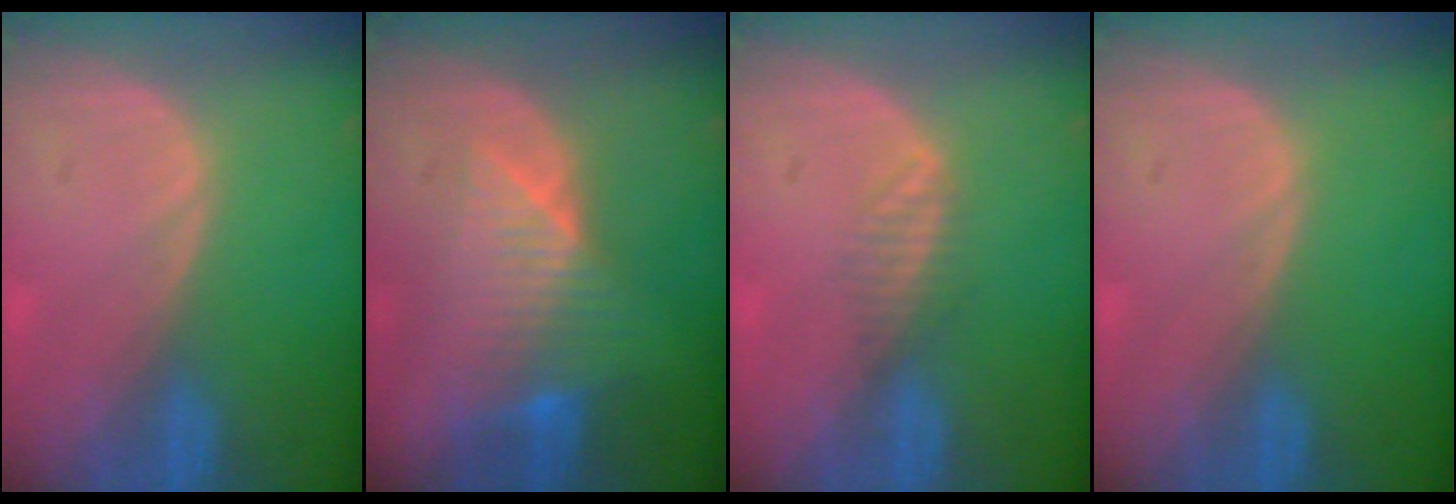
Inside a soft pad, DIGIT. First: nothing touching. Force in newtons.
{"total": 7.9, "press": 6.9, "slide": 3.8}
{"total": 2.0, "press": 1.8, "slide": 0.8}
{"total": 0.0}